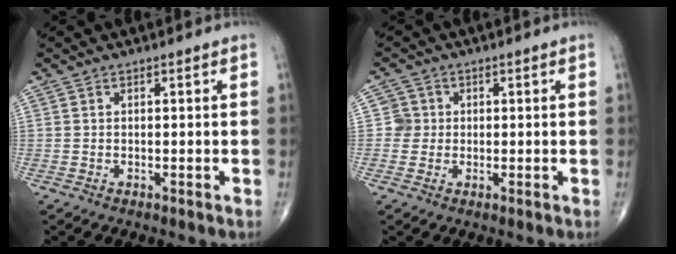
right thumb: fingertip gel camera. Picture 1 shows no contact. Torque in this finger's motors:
{"motor_torque": [-0.08, -0.13, 0.20, 0.19, 0.02]}